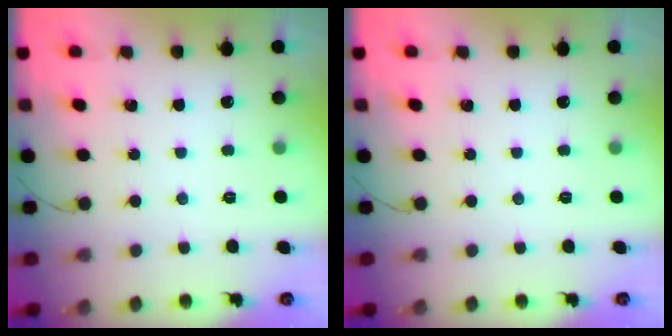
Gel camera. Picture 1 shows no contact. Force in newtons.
{"total": 0.0}